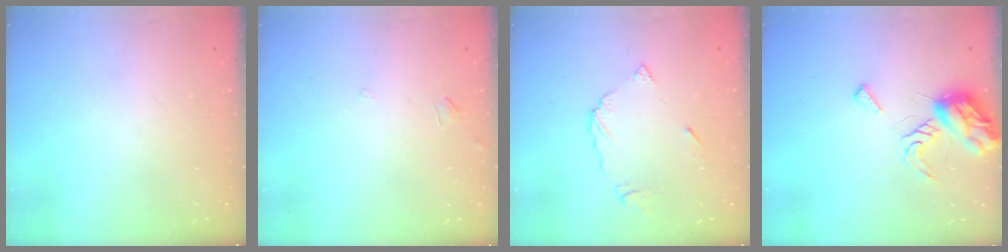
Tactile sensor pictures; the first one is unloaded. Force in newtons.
{"total": 4.2, "press": 4.2, "slide": 0.4}
{"total": 7.1, "press": 7.1, "slide": 0.9}
{"total": 8.1, "press": 8.1, "slide": 0.9}